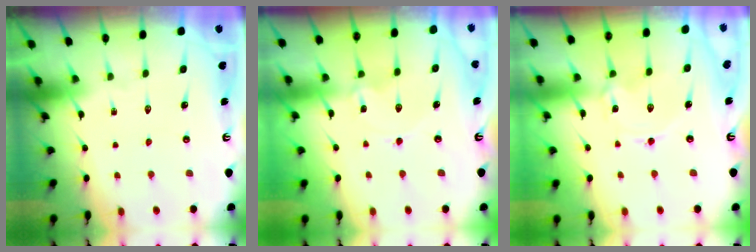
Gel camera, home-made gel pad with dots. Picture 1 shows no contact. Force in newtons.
{"total": 0.8, "press": 0.8, "slide": 0.0}
{"total": 2.8, "press": 2.8, "slide": 0.2}